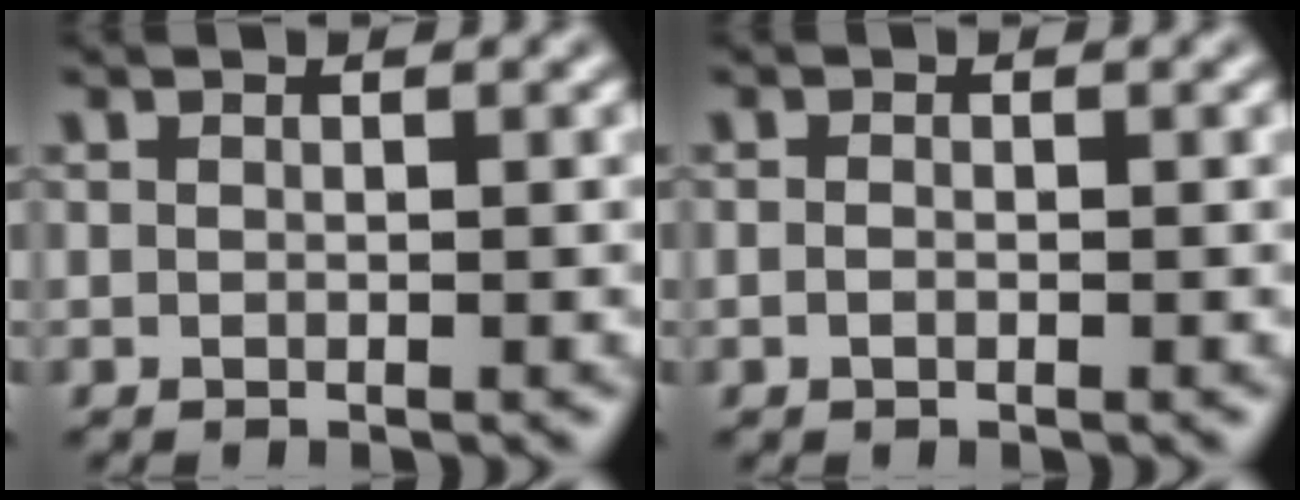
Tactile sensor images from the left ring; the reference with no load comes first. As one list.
[{"total": 0.6, "force": [-0.2, 0.4, 0.4], "torque": [-0.009, -0.001, -0.004]}]